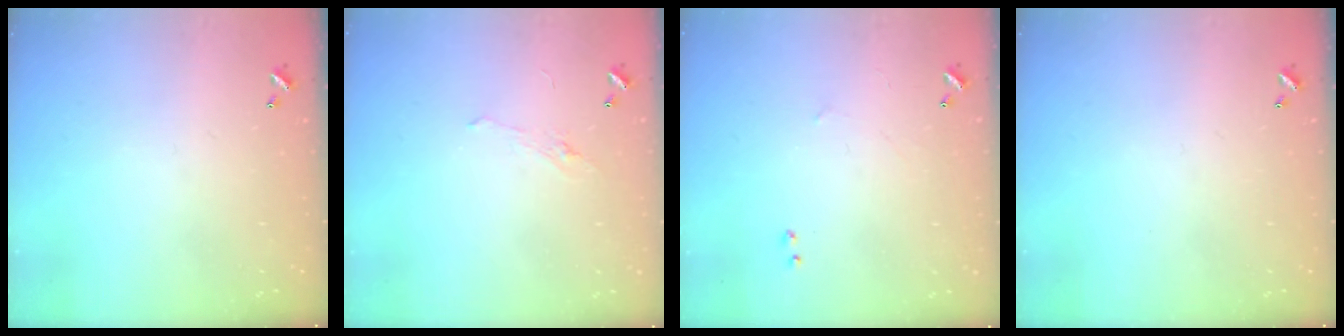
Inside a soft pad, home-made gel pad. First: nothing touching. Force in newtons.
{"total": 2.2, "press": 2.1, "slide": 0.8}
{"total": 2.5, "press": 2.4, "slide": 0.4}
{"total": 0.0}